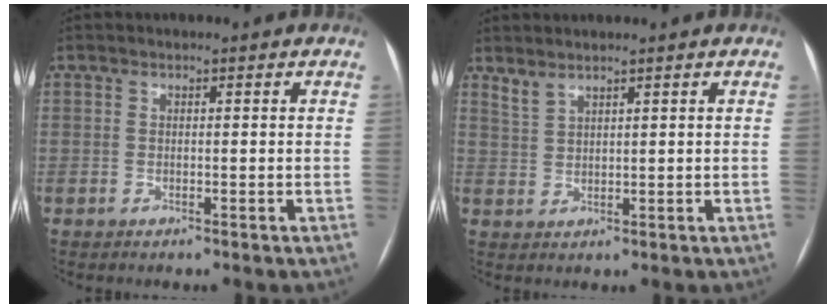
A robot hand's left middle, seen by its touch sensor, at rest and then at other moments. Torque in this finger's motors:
{"motor_torque": [0.16, -0.24, -0.02, 0.00]}